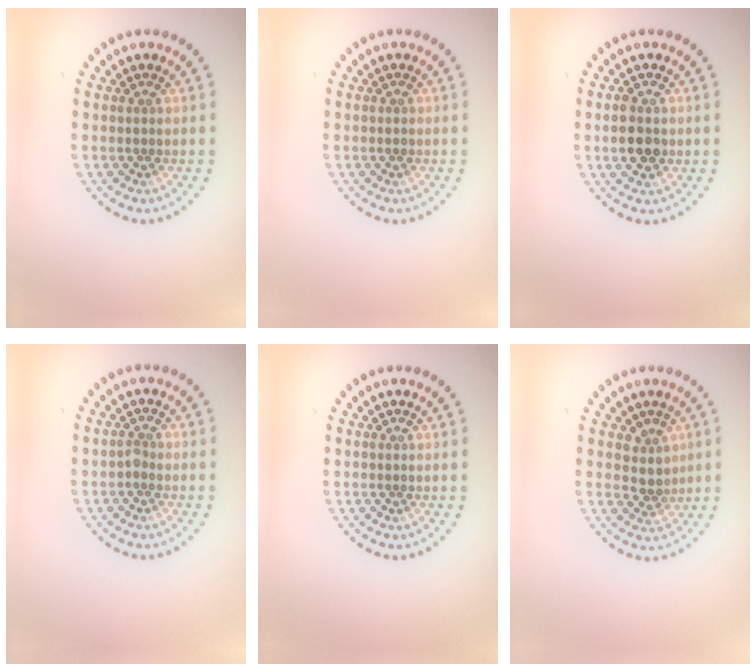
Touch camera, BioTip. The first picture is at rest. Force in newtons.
{"total": 0.6, "press": 0.6, "slide": 0.0}
{"total": 2.7, "press": 2.7, "slide": 0.2}
{"total": 0.6, "press": 0.5, "slide": 0.4}
{"total": 0.0}
{"total": 2.2, "press": 1.7, "slide": 1.4}